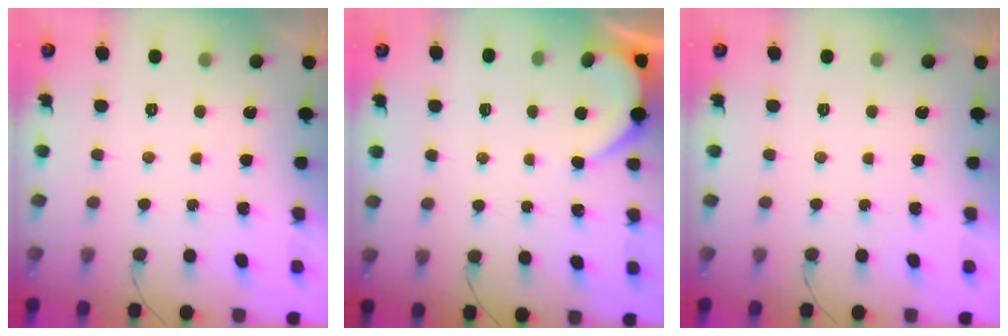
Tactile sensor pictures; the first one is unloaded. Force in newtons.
{"total": 2.5, "press": 2.5, "slide": 0.3}
{"total": 0.0}